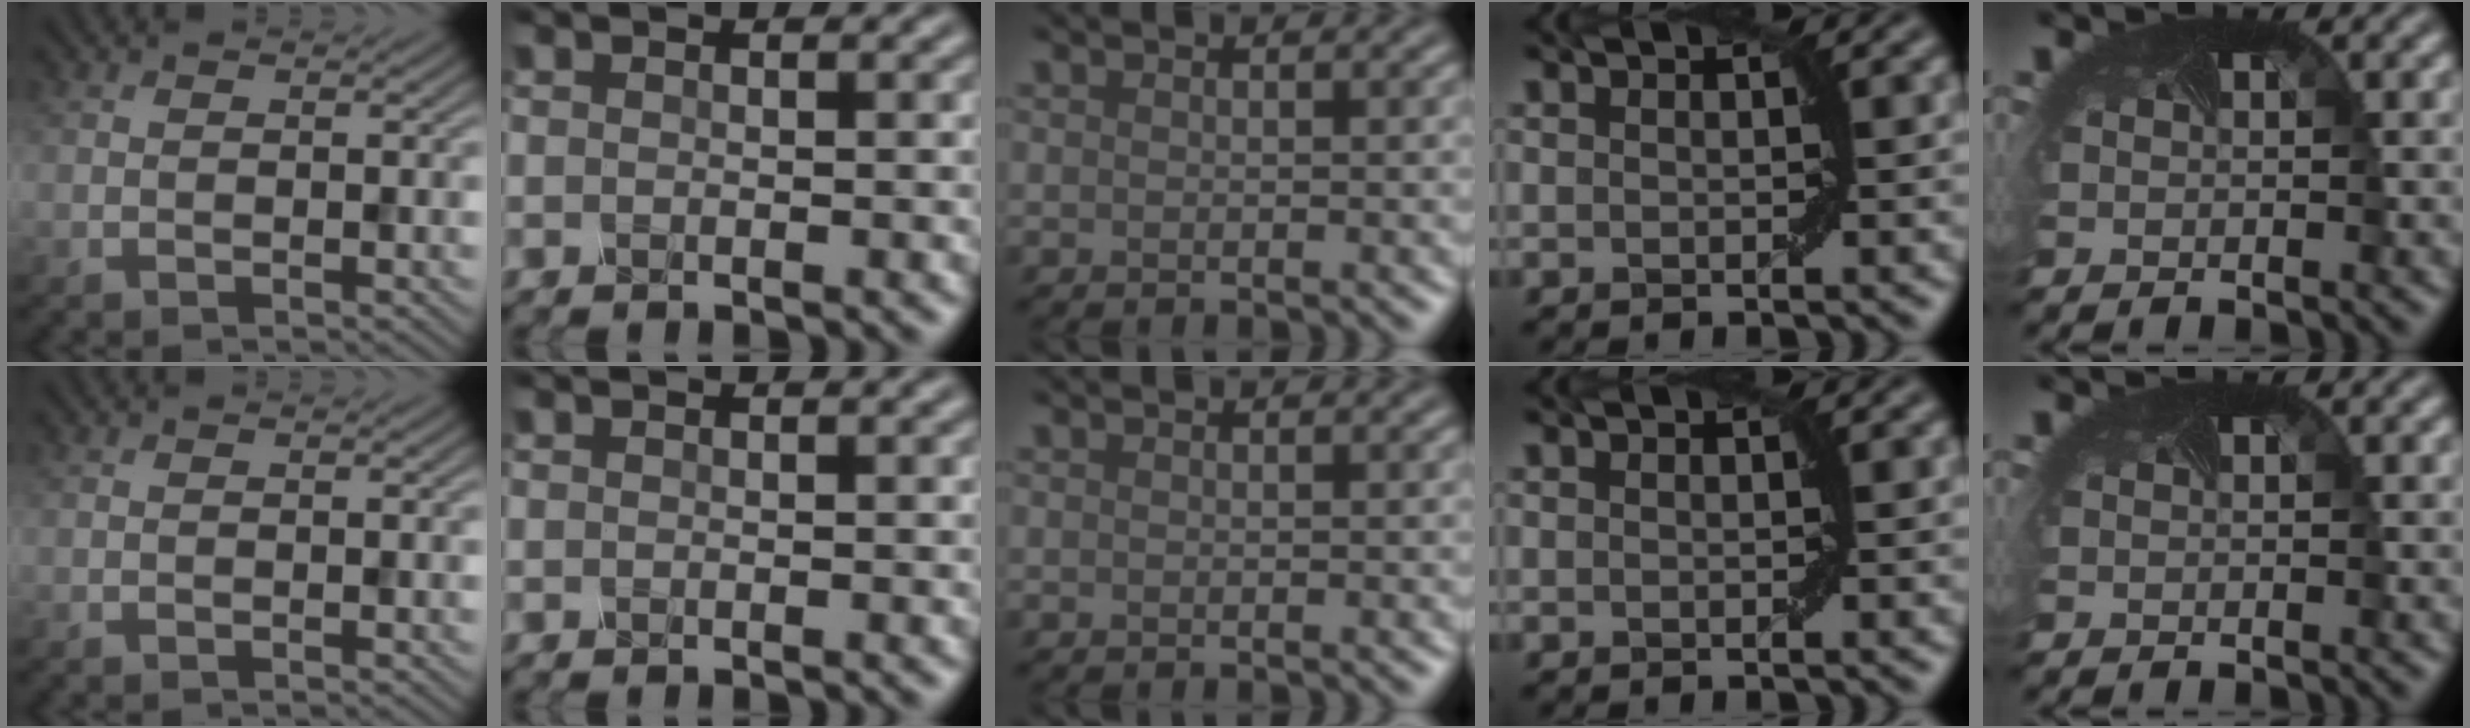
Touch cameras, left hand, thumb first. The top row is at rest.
{}